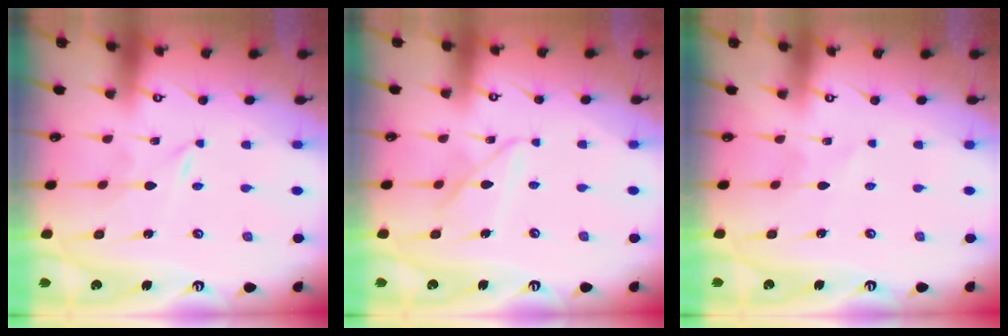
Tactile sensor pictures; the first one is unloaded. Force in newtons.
{"total": 9.0, "press": 9.0, "slide": 0.7}
{"total": 2.9, "press": 2.8, "slide": 0.4}